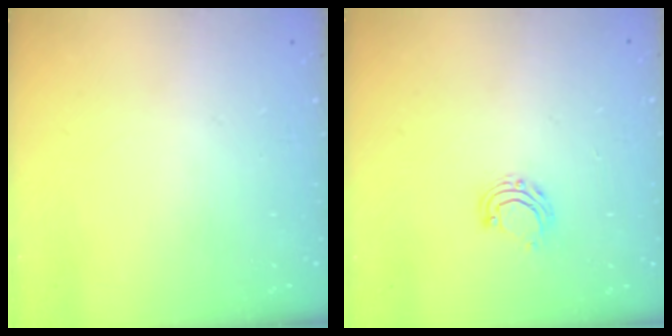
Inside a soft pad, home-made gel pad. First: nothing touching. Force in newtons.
{"total": 6.6, "press": 6.6, "slide": 0.7}